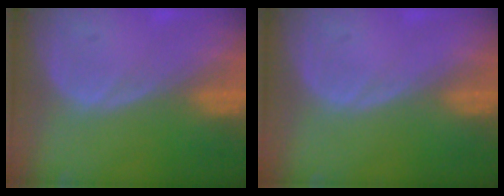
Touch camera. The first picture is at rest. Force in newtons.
{"total": 0.0}